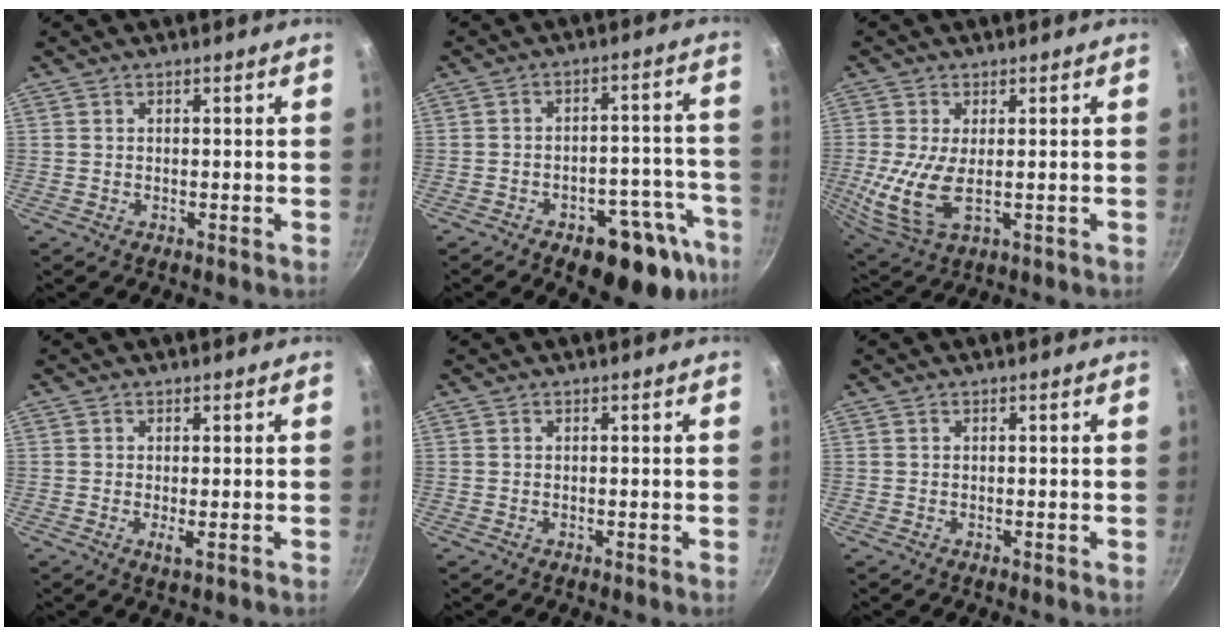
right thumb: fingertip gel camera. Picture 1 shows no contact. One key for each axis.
{"total": 16.6, "fx": -9.8, "fy": 8.0, "fz": 10.7, "tx": -0.063, "ty": 0.054, "tz": -0.125}
{"total": 9.6, "fx": -0.7, "fy": 4.3, "fz": 8.6, "tx": -0.185, "ty": -0.019, "tz": -0.008}
{"total": 1.6, "fx": -0.3, "fy": 0.3, "fz": 1.6, "tx": -0.032, "ty": -0.007, "tz": -0.005}
{"total": 0.0}
{"total": 0.0}